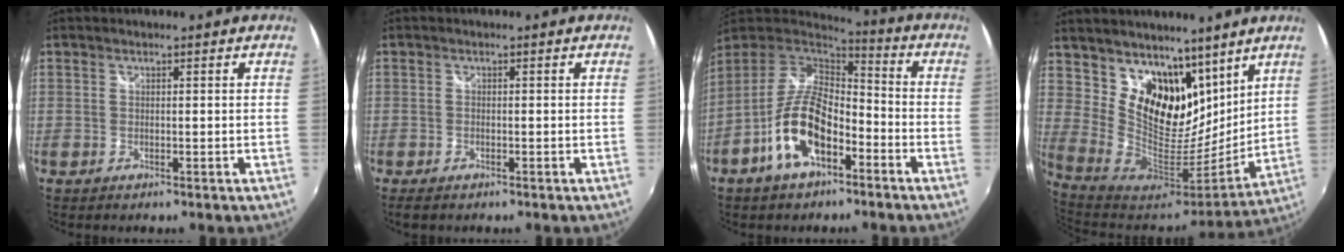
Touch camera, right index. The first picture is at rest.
{"total": 2.4, "force": [-1.7, 1.0, 1.2], "torque": [-0.027, -0.008, -0.032]}
{"total": 14.1, "force": [-6.6, 6.7, 10.6], "torque": [-0.216, 0.001, -0.118]}
{"total": 18.6, "force": [11.7, 11.2, 9.1], "torque": [-0.172, -0.015, 0.220]}